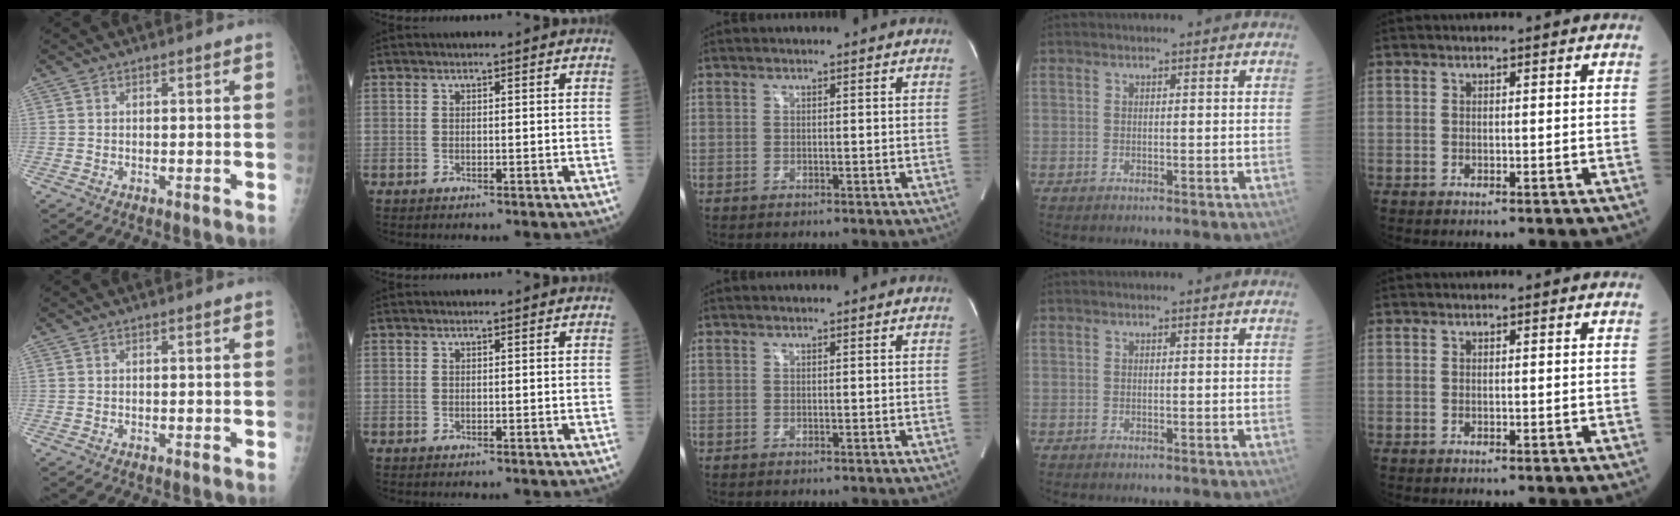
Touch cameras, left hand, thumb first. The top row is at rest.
{}